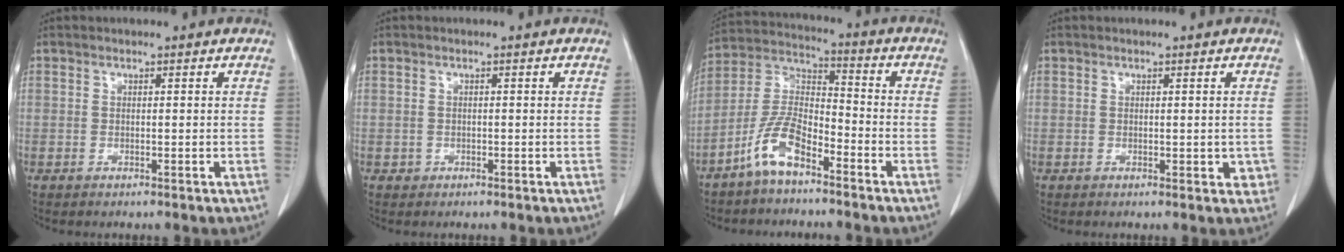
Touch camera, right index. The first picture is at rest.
{"total": 0.8, "force": [-0.3, 0.7, 0.0], "torque": [0.001, 0.005, -0.006]}
{"total": 9.1, "force": [-5.9, 2.8, 6.3], "torque": [-0.141, 0.005, -0.122]}
{"total": 2.3, "force": [-0.2, 1.4, 1.8], "torque": [-0.006, 0.004, 0.001]}